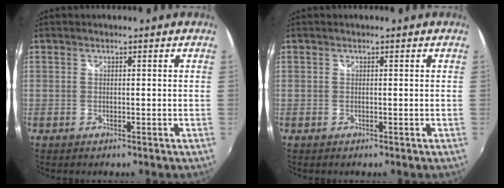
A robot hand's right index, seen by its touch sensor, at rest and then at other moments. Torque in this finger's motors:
{"motor_torque": [0.24, 0.22, -0.01, 0.00]}